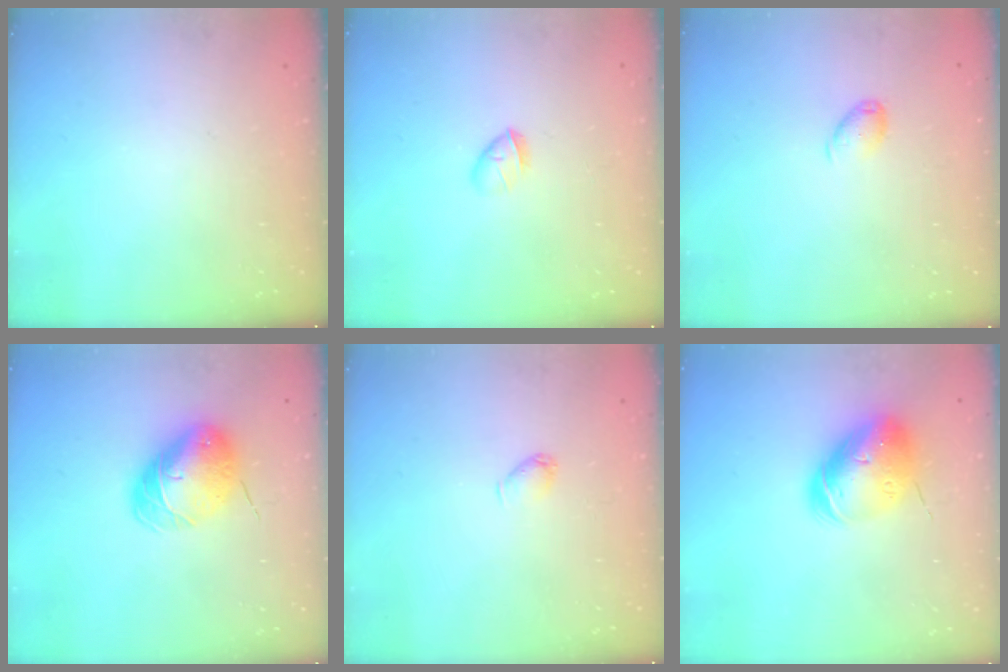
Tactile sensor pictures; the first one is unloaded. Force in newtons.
{"total": 3.7, "press": 3.6, "slide": 1.0}
{"total": 6.3, "press": 6.2, "slide": 1.1}
{"total": 9.4, "press": 9.2, "slide": 1.8}
{"total": 2.5, "press": 2.5, "slide": 0.5}
{"total": 13.6, "press": 13.5, "slide": 2.0}